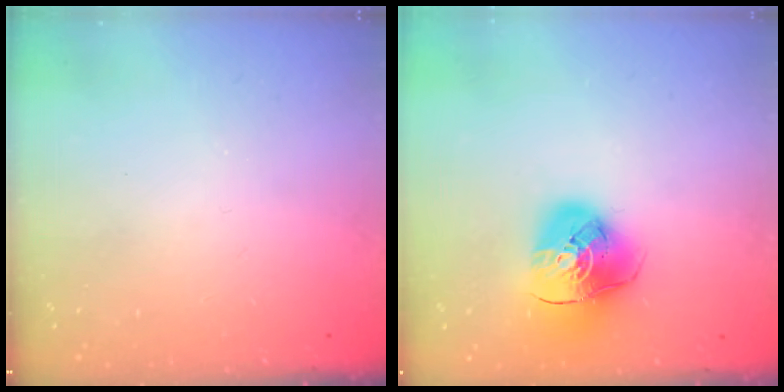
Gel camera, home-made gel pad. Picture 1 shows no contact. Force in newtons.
{"total": 12.7, "press": 12.6, "slide": 1.7}